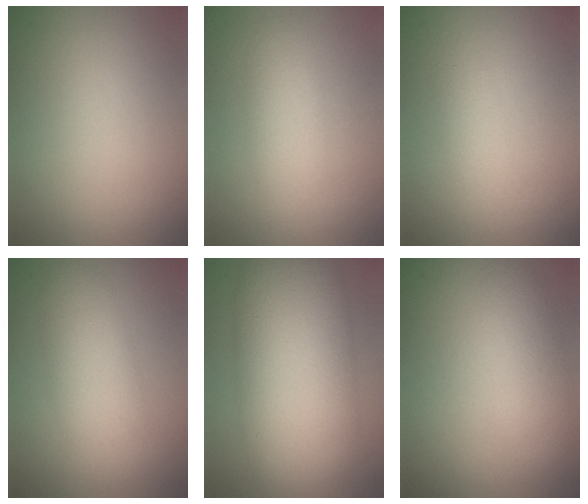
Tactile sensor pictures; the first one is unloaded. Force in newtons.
{"total": 2.9, "press": 2.9, "slide": 0.1}
{"total": 1.4, "press": 1.4, "slide": 0.0}
{"total": 4.3, "press": 4.3, "slide": 0.0}
{"total": 13.1, "press": 13.1, "slide": 0.5}
{"total": 3.0, "press": 3.0, "slide": 0.1}